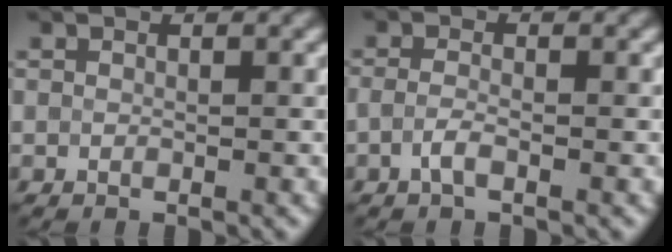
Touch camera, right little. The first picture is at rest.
{"total": 1.3, "force": [-0.7, 0.4, 1.0], "torque": [-0.024, 0.000, -0.017]}